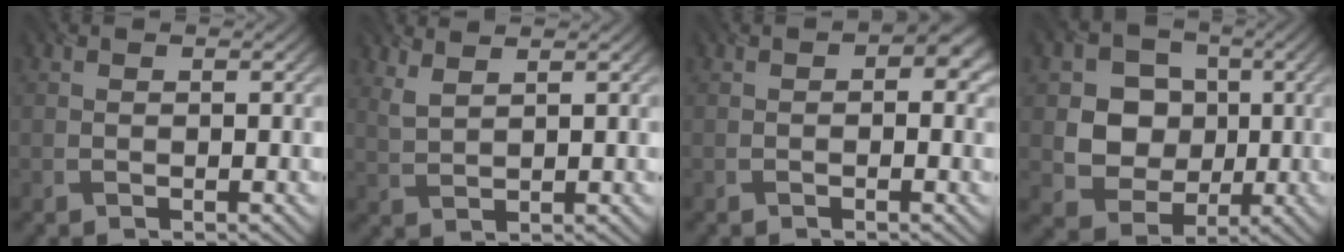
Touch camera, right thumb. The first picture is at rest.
{"total": 2.6, "force": [2.1, 0.5, 1.5], "torque": [-0.040, 0.000, 0.050]}
{"total": 2.5, "force": [0.3, 1.7, 1.8], "torque": [-0.022, -0.001, -0.001]}
{"total": 7.9, "force": [0.4, 7.0, 3.6], "torque": [-0.081, -0.001, -0.002]}